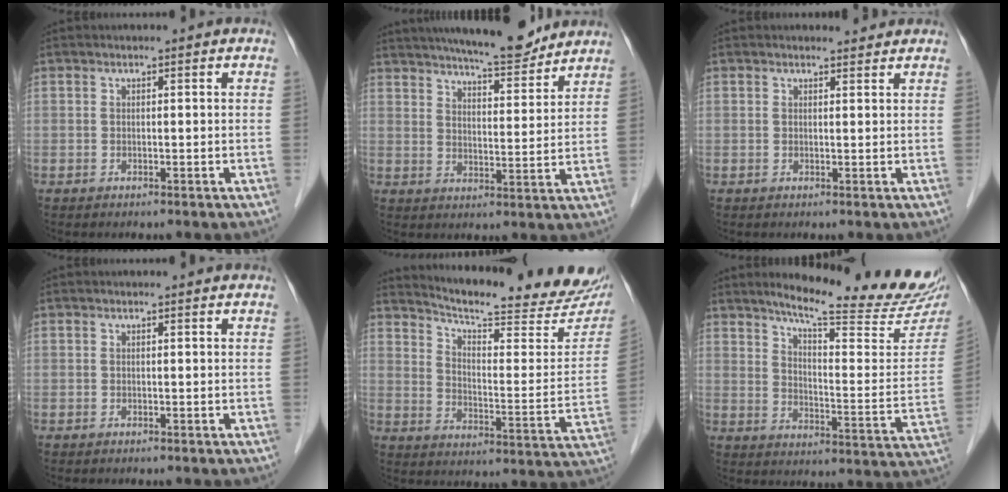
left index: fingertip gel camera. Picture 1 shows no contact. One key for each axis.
{"total": 12.7, "fx": 11.4, "fy": 1.5, "fz": 5.4, "tx": -0.083, "ty": -0.002, "tz": 0.164}
{"total": 1.5, "fx": 1.5, "fy": 0.3, "fz": -0.2, "tx": -0.009, "ty": -0.003, "tz": 0.019}
{"total": 0.6, "fx": 0.6, "fy": 0.0, "fz": 0.1, "tx": -0.005, "ty": -0.001, "tz": 0.005}
{"total": 23.7, "fx": 21.6, "fy": 2.5, "fz": 9.4, "tx": -0.138, "ty": -0.070, "tz": 0.274}
{"total": 22.1, "fx": 19.3, "fy": 1.3, "fz": 10.7, "tx": -0.149, "ty": -0.072, "tz": 0.246}